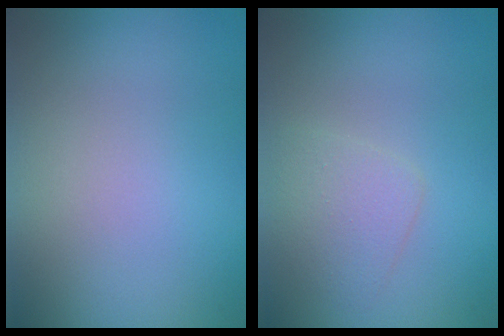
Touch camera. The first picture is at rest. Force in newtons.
{"total": 1.9, "press": 1.9, "slide": 0.0}